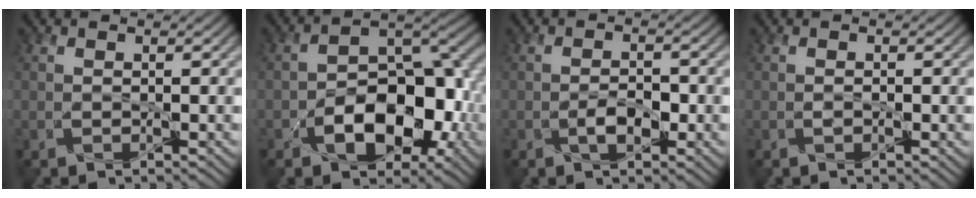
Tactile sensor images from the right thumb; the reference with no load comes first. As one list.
[{"total": 10.0, "force": [-3.8, 5.4, 7.5], "torque": [-0.106, -0.013, -0.056]}, {"total": 2.2, "force": [-1.2, 0.3, 1.8], "torque": [-0.027, -0.001, -0.014]}, {"total": 0.7, "force": [-0.4, -0.2, 0.6], "torque": [-0.017, -0.004, -0.008]}]